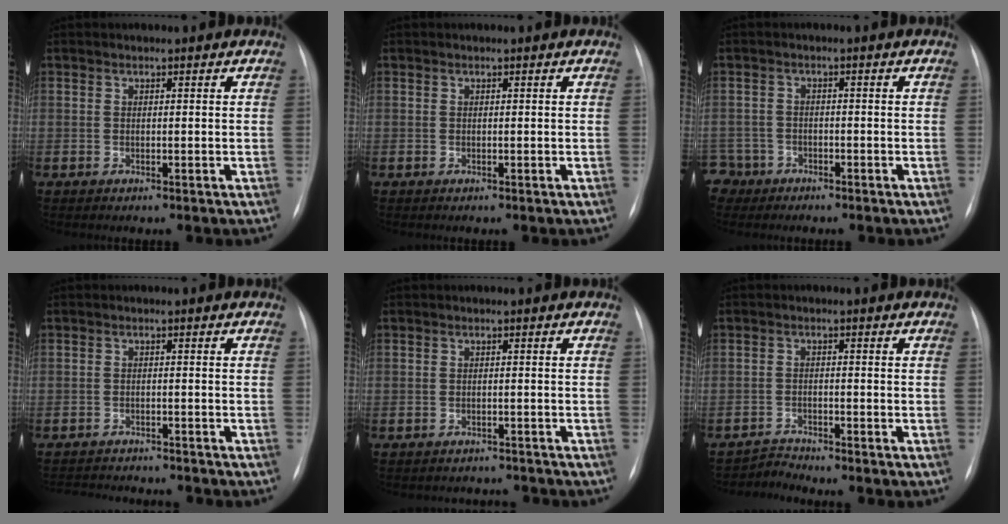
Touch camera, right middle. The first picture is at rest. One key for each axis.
{"total": 0.0}
{"total": 4.6, "fx": -3.4, "fy": 3.1, "fz": -0.7, "tx": 0.013, "ty": 0.004, "tz": -0.066}
{"total": 8.6, "fx": -8.2, "fy": 1.4, "fz": 2.2, "tx": -0.033, "ty": 0.001, "tz": -0.109}
{"total": 3.9, "fx": -3.7, "fy": 1.2, "fz": -0.4, "tx": 0.010, "ty": 0.004, "tz": -0.044}
{"total": 2.4, "fx": -2.0, "fy": -0.6, "fz": -1.2, "tx": 0.030, "ty": -0.015, "tz": -0.036}